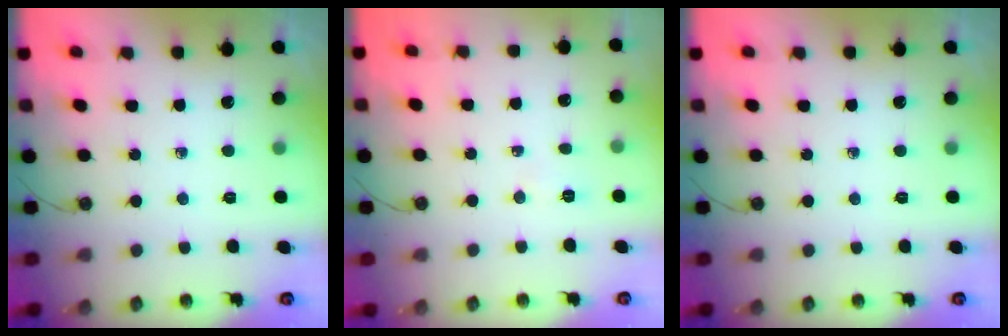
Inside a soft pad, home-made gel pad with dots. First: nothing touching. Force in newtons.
{"total": 2.8, "press": 2.6, "slide": 0.9}
{"total": 0.0}